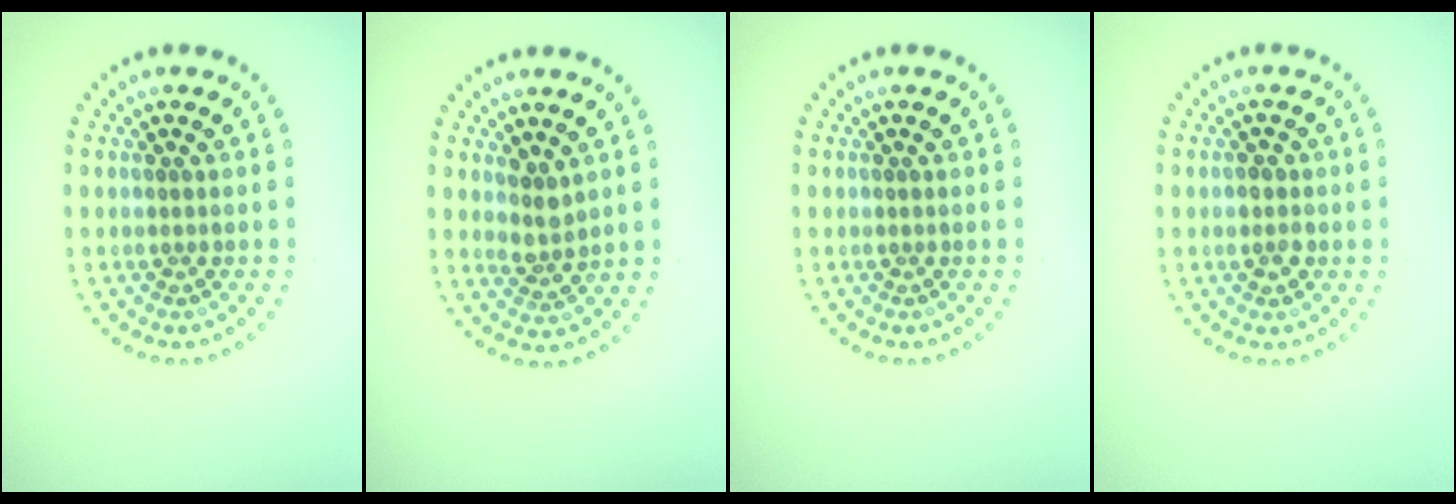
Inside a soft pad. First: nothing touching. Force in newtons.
{"total": 1.9, "press": 1.5, "slide": 1.1}
{"total": 0.0}
{"total": 1.5, "press": 1.5, "slide": 0.4}